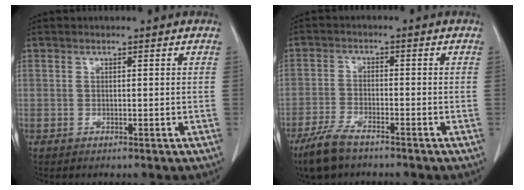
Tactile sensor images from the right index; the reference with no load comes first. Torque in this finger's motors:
{"motor_torque": [0.34, -0.29, 0.20, 0.03]}